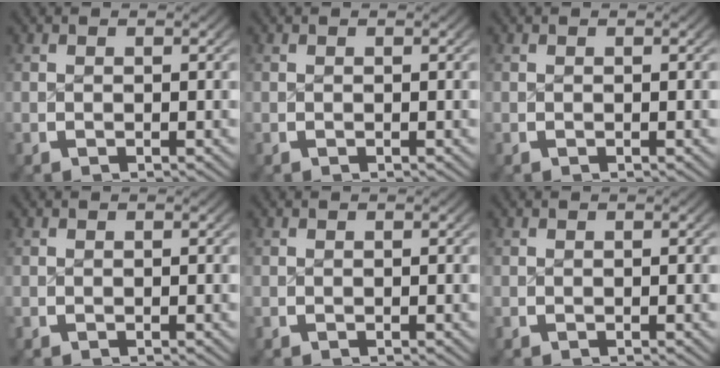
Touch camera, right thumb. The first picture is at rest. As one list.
[{"total": 0.0}, {"total": 0.0}, {"total": 0.0}, {"total": 0.0}, {"total": 0.0}]